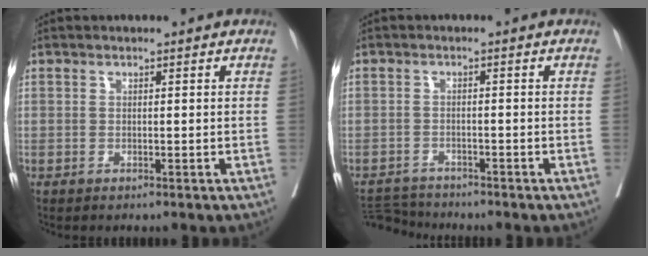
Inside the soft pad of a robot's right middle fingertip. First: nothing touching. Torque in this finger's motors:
{"motor_torque": [-0.52, -0.49, -0.14, -0.05]}